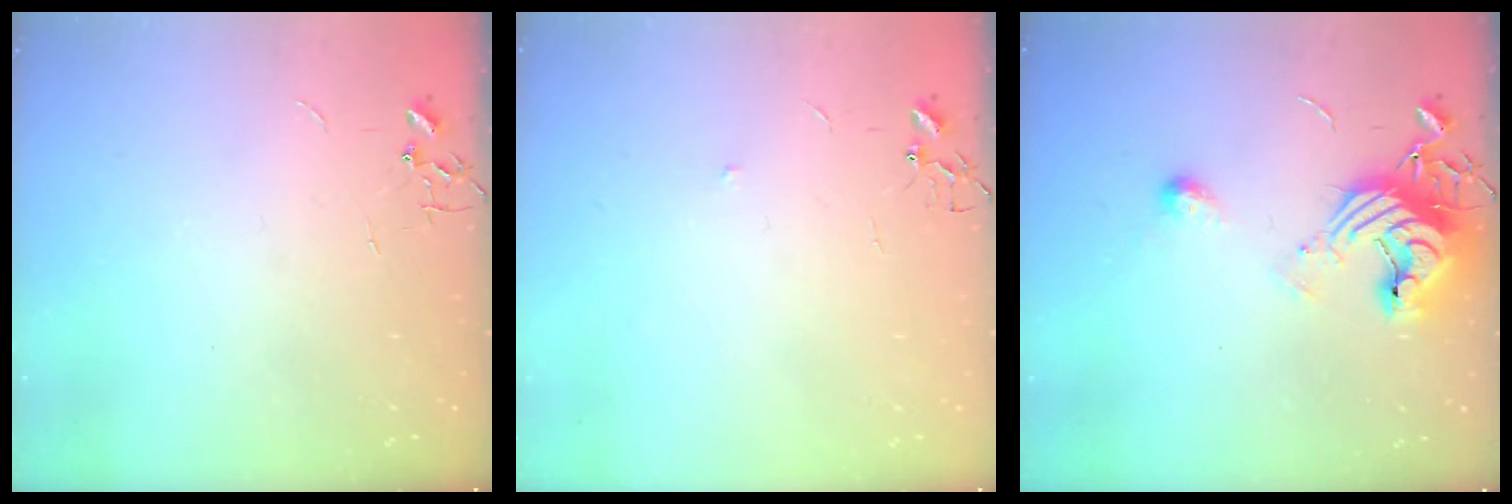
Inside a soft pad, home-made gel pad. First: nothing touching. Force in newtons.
{"total": 3.5, "press": 3.2, "slide": 1.3}
{"total": 12.9, "press": 12.8, "slide": 1.2}